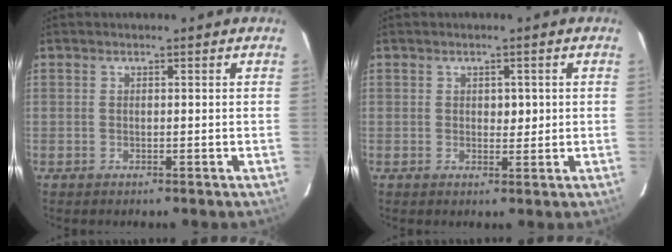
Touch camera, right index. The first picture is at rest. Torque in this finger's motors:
{"motor_torque": [-0.02, 0.09, 0.07, 0.00]}